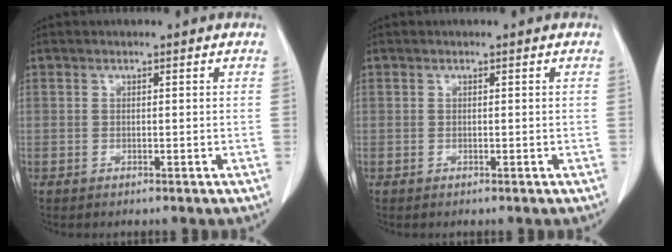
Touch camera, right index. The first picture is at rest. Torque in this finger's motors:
{"motor_torque": [0.00, 0.00, 0.02, 0.00]}